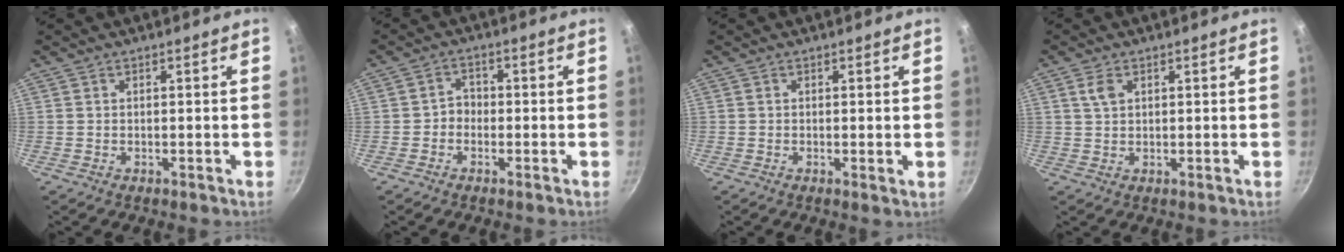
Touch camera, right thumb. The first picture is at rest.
{"total": 2.7, "force": [-1.0, 2.2, 1.1], "torque": [0.000, 0.018, -0.023]}
{"total": 0.7, "force": [0.1, 0.2, 0.7], "torque": [-0.011, -0.006, -0.003]}
{"total": 2.8, "force": [1.2, 1.8, 1.9], "torque": [-0.031, -0.001, 0.023]}